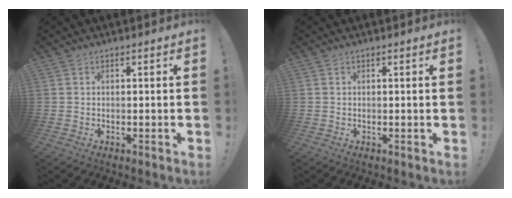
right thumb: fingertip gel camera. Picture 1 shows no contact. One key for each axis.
{"total": 0.8, "fx": 0.3, "fy": -0.3, "fz": 0.6, "tx": -0.007, "ty": -0.002, "tz": 0.003}